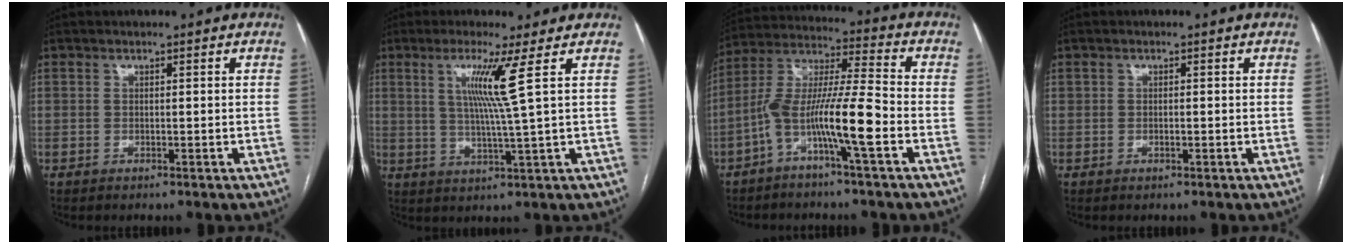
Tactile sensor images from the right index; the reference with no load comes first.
{"total": 6.9, "force": [2.4, -2.1, 6.1], "torque": [-0.117, -0.012, 0.050]}
{"total": 12.0, "force": [-4.9, 0.0, 11.0], "torque": [-0.218, 0.018, -0.095]}
{"total": 0.6, "force": [-0.1, 0.2, 0.6], "torque": [-0.013, -0.001, -0.002]}